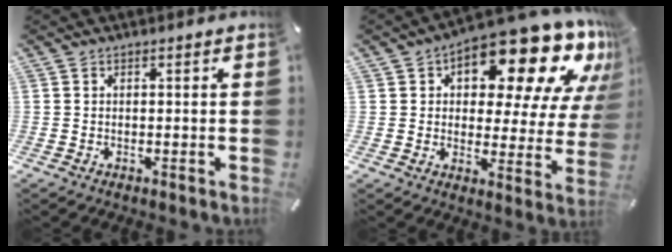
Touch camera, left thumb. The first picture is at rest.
{"total": 20.6, "force": [13.6, 8.9, 12.7], "torque": [-0.165, -0.106, 0.223]}